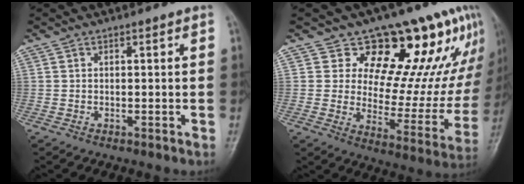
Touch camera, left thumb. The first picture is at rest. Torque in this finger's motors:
{"motor_torque": [0.19, 0.44, -0.02, -0.32, 0.16]}